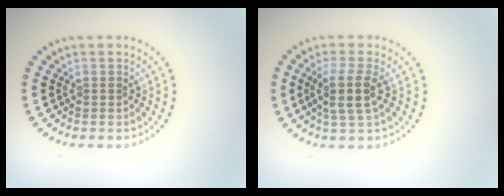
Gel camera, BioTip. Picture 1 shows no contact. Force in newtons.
{"total": 3.0, "press": 2.5, "slide": 1.6}